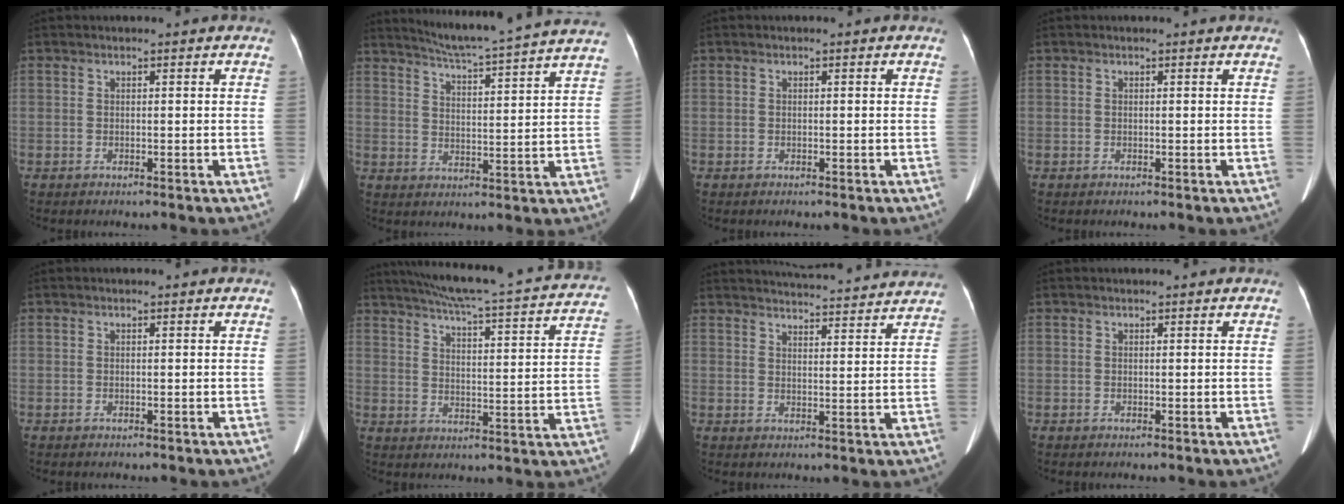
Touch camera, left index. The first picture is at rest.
{"total": 18.2, "force": [16.6, -1.4, 7.3], "torque": [-0.126, -0.030, 0.218]}
{"total": 0.0}
{"total": 0.8, "force": [0.8, 0.0, 0.2], "torque": [-0.009, 0.003, 0.006]}
{"total": 0.0}
{"total": 26.0, "force": [23.0, 2.3, 11.8], "torque": [-0.182, -0.033, 0.283]}
{"total": 17.6, "force": [16.9, 1.7, 4.8], "torque": [-0.070, 0.006, 0.212]}
{"total": 1.2, "force": [1.1, 0.1, 0.4], "torque": [-0.006, 0.015, 0.017]}